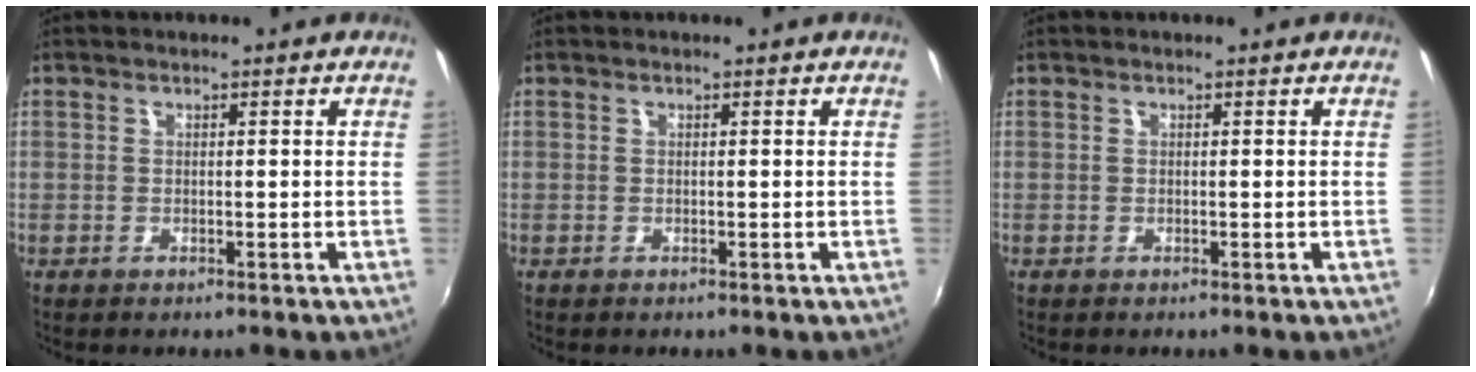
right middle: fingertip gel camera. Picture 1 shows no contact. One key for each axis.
{"total": 0.0}
{"total": 0.0}